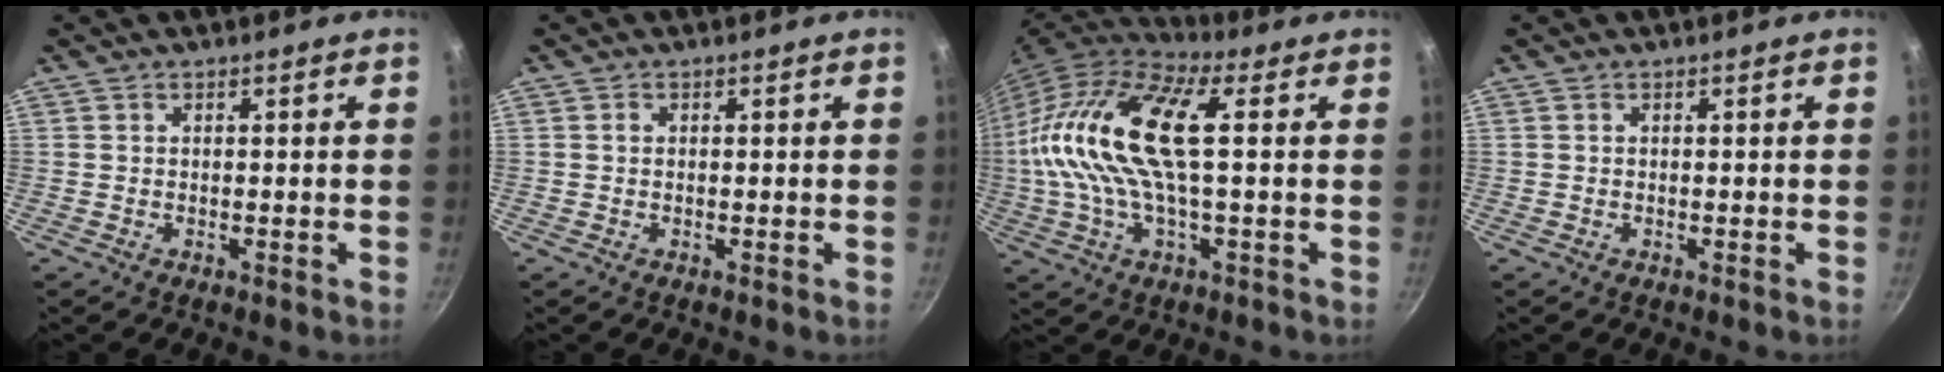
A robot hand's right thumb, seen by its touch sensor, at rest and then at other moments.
{"total": 0.6, "force": [0.1, 0.6, 0.3], "torque": [-0.005, 0.004, 0.002]}
{"total": 20.4, "force": [2.6, 7.6, 18.7], "torque": [-0.376, 0.024, 0.033]}
{"total": 0.0}